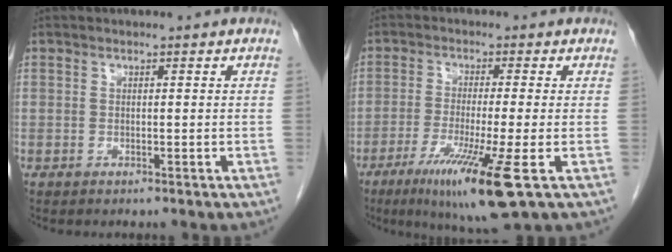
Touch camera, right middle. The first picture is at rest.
{"total": 11.2, "force": [-5.3, -0.7, 9.9], "torque": [-0.182, -0.041, -0.087]}